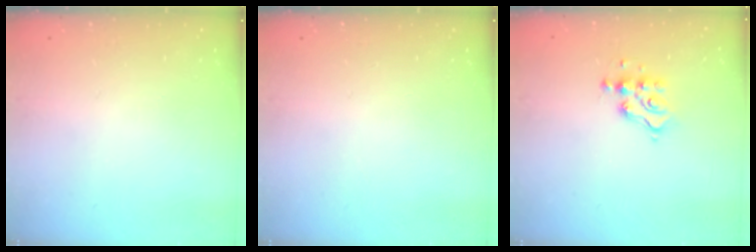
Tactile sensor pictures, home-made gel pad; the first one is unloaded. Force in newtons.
{"total": 0.0}
{"total": 6.5, "press": 6.5, "slide": 0.3}